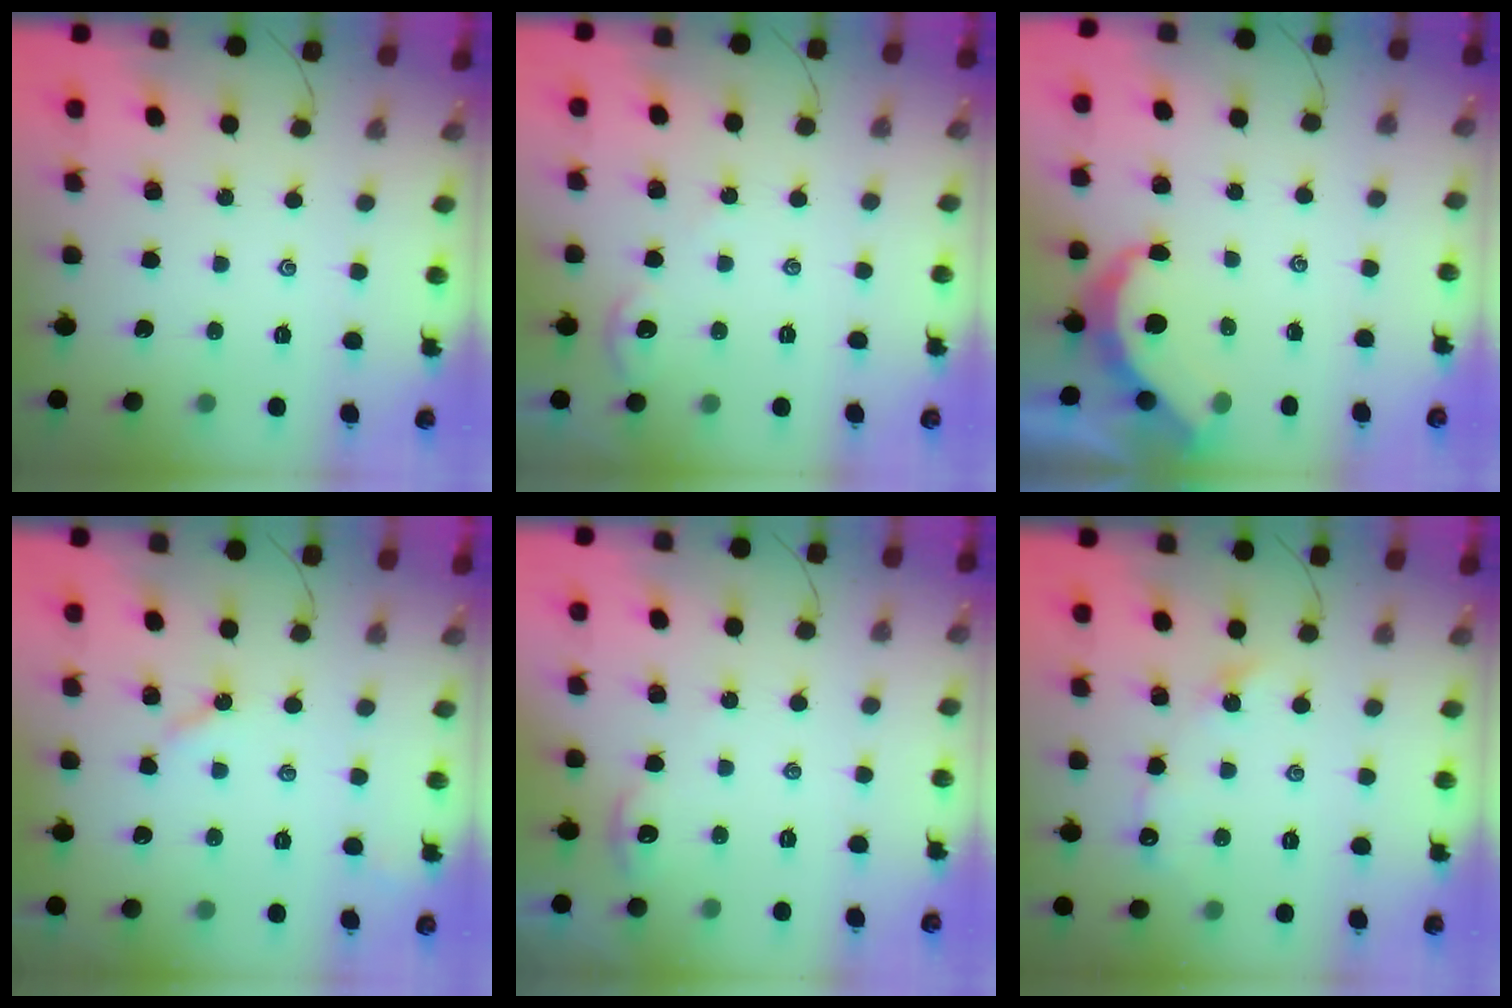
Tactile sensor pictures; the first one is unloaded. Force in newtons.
{"total": 1.3, "press": 1.2, "slide": 0.4}
{"total": 5.5, "press": 5.5, "slide": 0.3}
{"total": 2.8, "press": 2.7, "slide": 0.3}
{"total": 2.5, "press": 2.5, "slide": 0.3}
{"total": 4.2, "press": 4.2, "slide": 0.5}